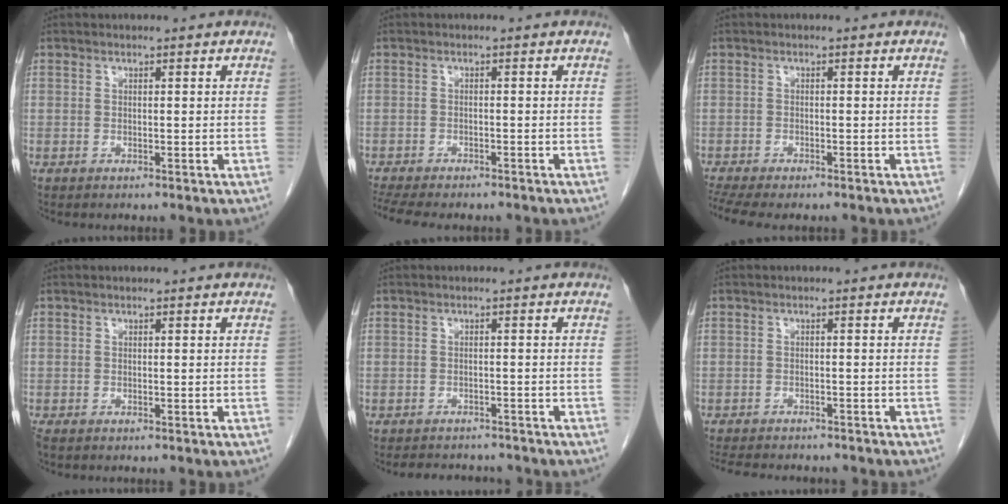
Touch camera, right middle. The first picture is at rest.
{"total": 10.6, "force": [-8.9, 2.9, 4.8], "torque": [-0.086, -0.003, -0.125]}
{"total": 6.9, "force": [-5.7, 1.7, 3.5], "torque": [-0.062, -0.003, -0.089]}
{"total": 1.0, "force": [-0.8, 0.4, 0.5], "torque": [-0.011, -0.003, -0.013]}
{"total": 6.0, "force": [-5.6, 1.8, 1.4], "torque": [-0.020, -0.002, -0.070]}
{"total": 11.0, "force": [-9.6, 3.0, 4.3], "torque": [-0.077, -0.007, -0.126]}